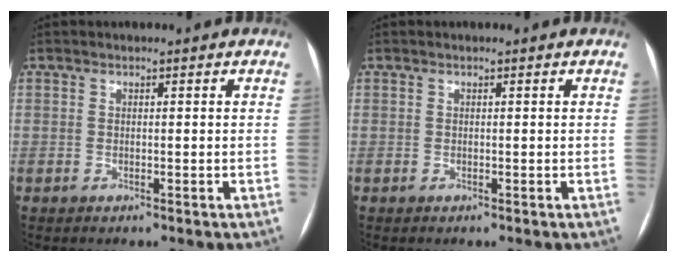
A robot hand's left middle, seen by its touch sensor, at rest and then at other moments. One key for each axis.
{"total": 0.0}